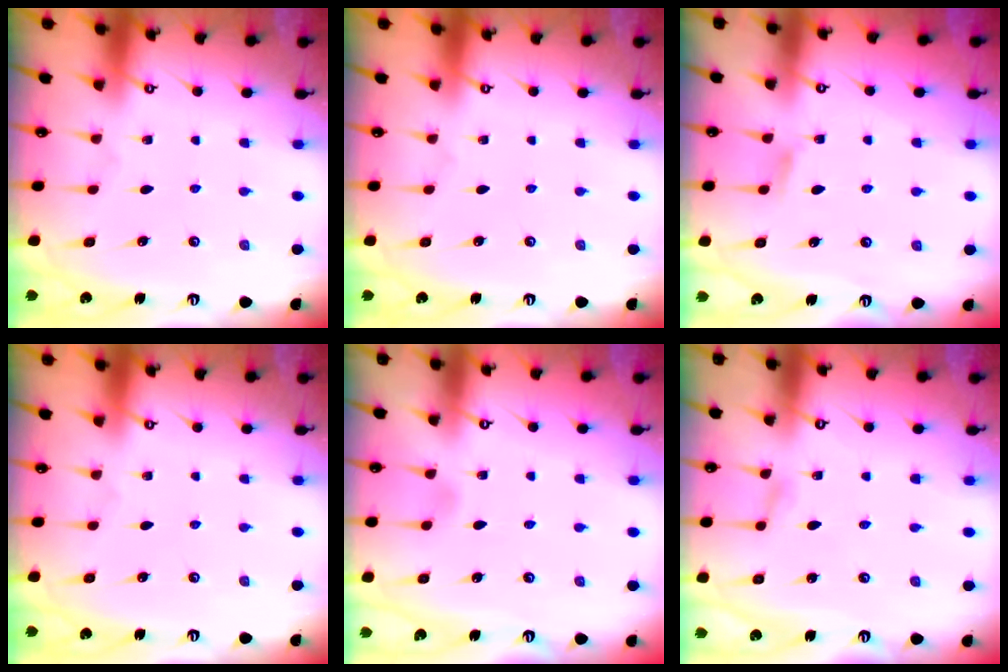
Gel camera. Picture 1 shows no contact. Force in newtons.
{"total": 0.0}
{"total": 4.6, "press": 4.5, "slide": 0.5}
{"total": 0.0}
{"total": 3.0, "press": 3.0, "slide": 0.4}
{"total": 1.1, "press": 1.1, "slide": 0.1}